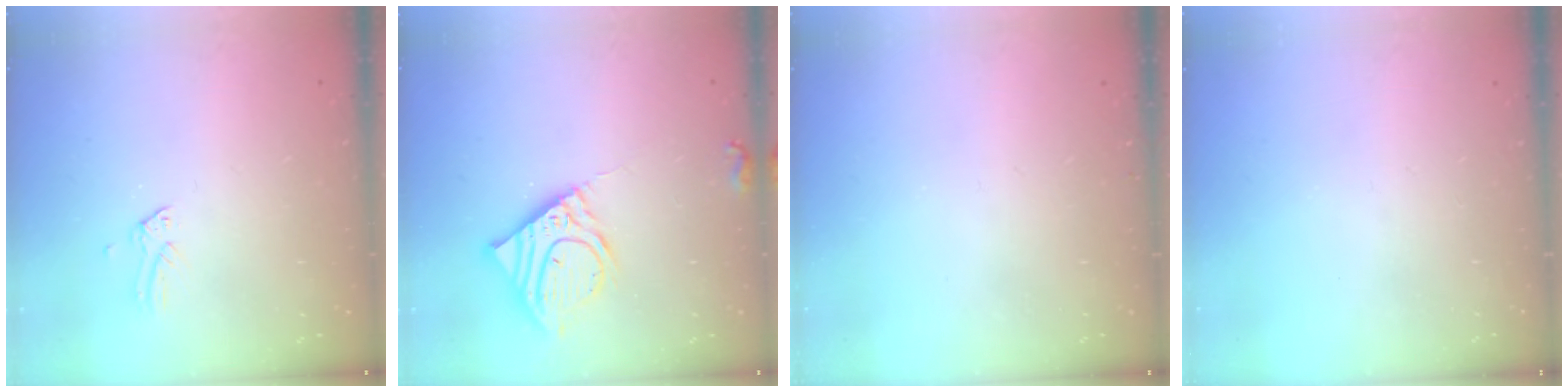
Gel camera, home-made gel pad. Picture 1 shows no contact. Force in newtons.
{"total": 12.5, "press": 12.2, "slide": 2.3}
{"total": 3.7, "press": 3.7, "slide": 0.6}
{"total": 0.0}